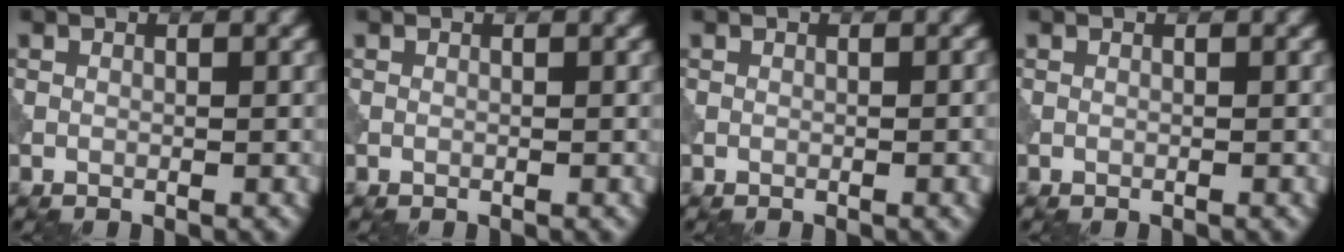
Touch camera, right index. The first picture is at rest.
{"total": 0.0}
{"total": 0.7, "force": [0.0, 0.0, 0.7], "torque": [-0.010, 0.000, 0.000]}
{"total": 0.0}